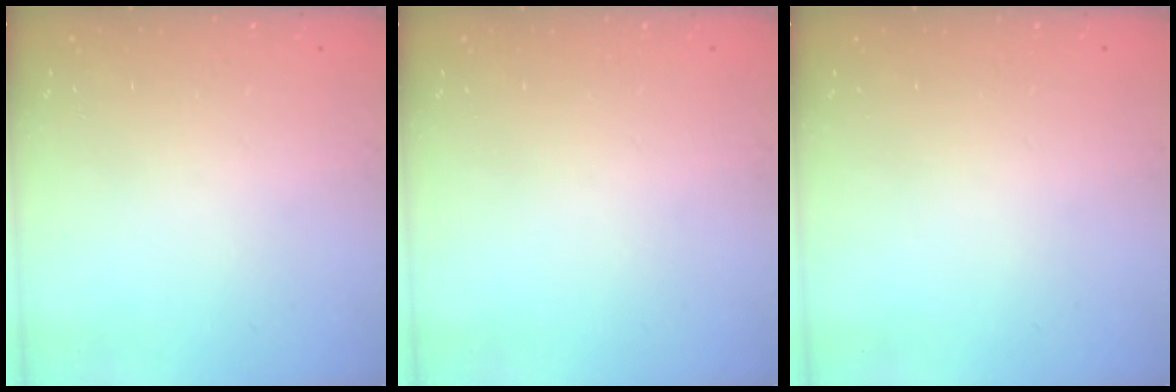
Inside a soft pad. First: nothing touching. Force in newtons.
{"total": 0.0}
{"total": 0.0}